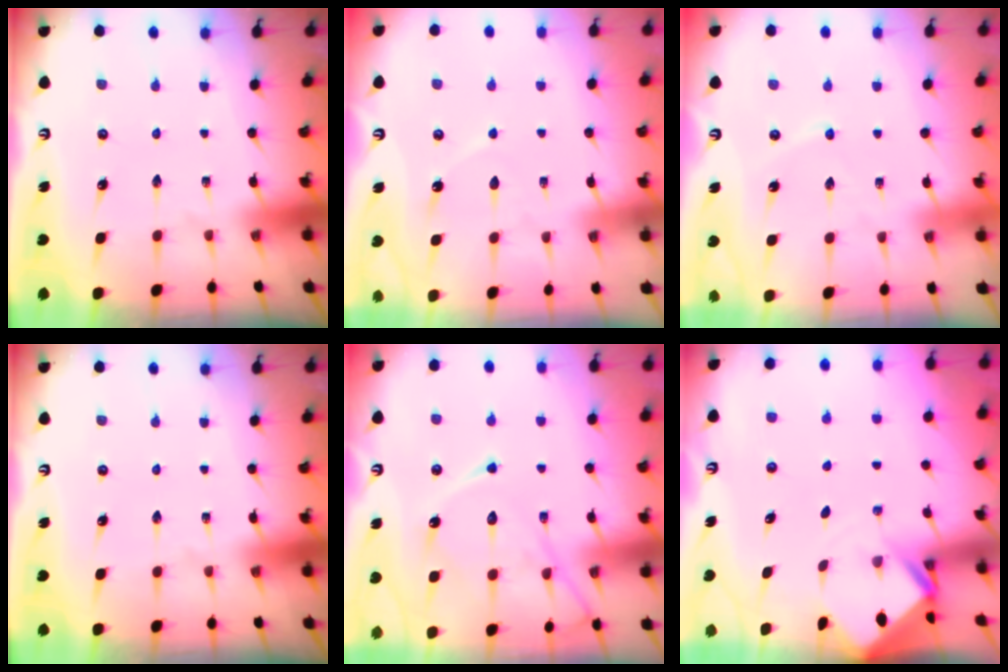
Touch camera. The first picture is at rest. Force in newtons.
{"total": 3.4, "press": 3.4, "slide": 0.3}
{"total": 2.2, "press": 2.2, "slide": 0.2}
{"total": 0.0}
{"total": 13.3, "press": 13.2, "slide": 1.2}
{"total": 2.7, "press": 2.7, "slide": 0.2}